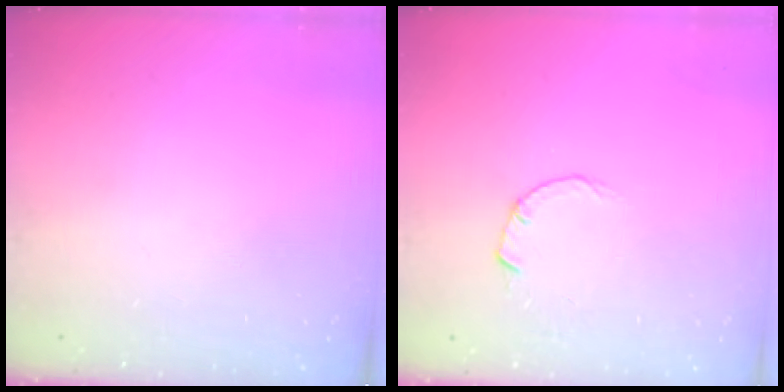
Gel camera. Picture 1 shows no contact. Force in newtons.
{"total": 1.8, "press": 1.7, "slide": 0.3}